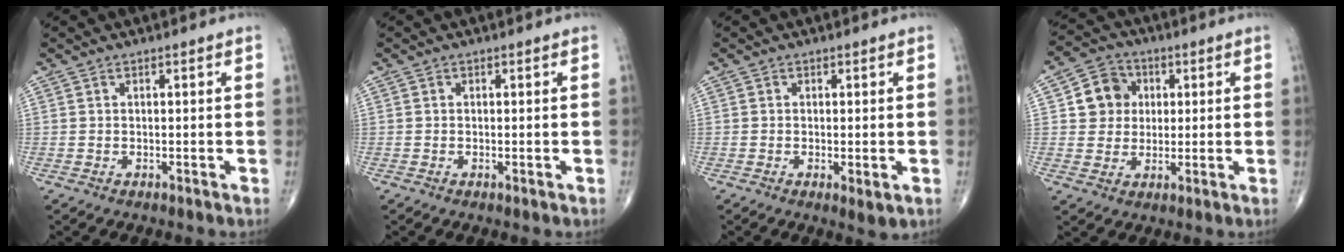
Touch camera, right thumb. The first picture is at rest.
{"total": 0.0}
{"total": 2.1, "force": [-0.4, 0.8, 1.9], "torque": [-0.031, -0.008, -0.003]}
{"total": 7.9, "force": [1.6, 7.2, 2.8], "torque": [-0.012, 0.001, 0.022]}